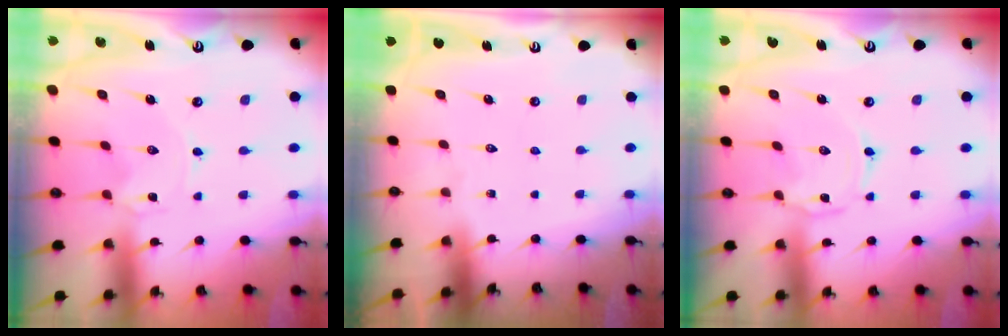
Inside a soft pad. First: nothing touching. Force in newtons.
{"total": 0.0}
{"total": 1.3, "press": 1.3, "slide": 0.2}